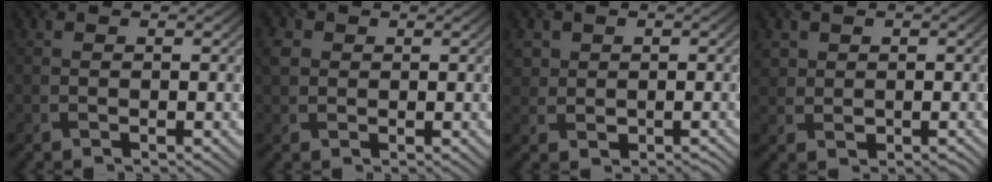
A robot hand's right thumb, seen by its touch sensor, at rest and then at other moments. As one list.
[{"total": 2.2, "force": [0.5, 2.0, 0.7], "torque": [-0.022, 0.003, 0.005]}, {"total": 3.7, "force": [0.6, 3.5, 0.9], "torque": [-0.022, -0.002, 0.011]}, {"total": 2.8, "force": [0.6, 2.7, 0.6], "torque": [-0.013, -0.008, 0.014]}]